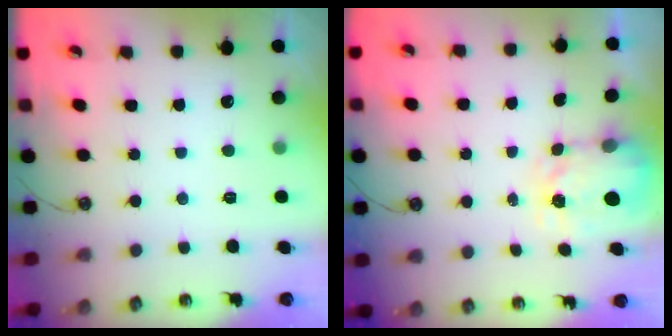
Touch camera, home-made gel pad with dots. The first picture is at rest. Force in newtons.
{"total": 3.6, "press": 3.5, "slide": 0.5}